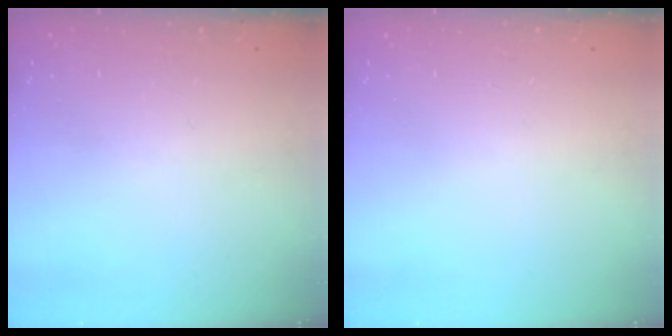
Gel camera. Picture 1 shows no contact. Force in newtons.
{"total": 0.0}